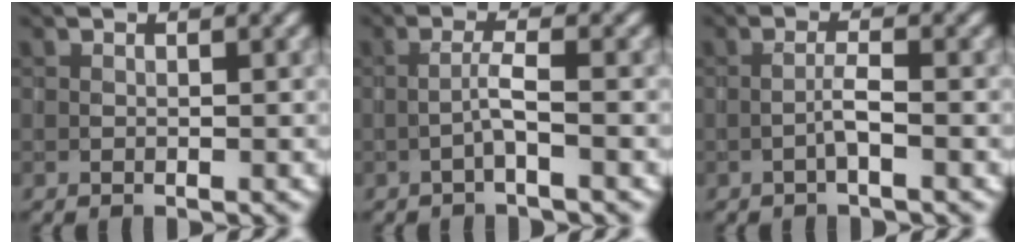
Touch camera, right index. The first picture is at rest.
{"total": 1.8, "force": [-0.8, 0.0, 1.6], "torque": [-0.032, 0.009, -0.020]}
{"total": 1.6, "force": [-0.7, 0.0, 1.4], "torque": [-0.027, 0.007, -0.016]}